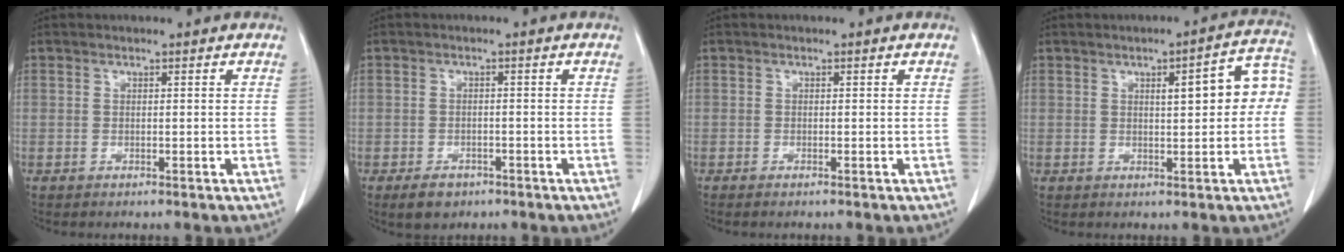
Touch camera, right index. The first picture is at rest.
{"total": 3.4, "force": [-2.1, 2.3, 1.4], "torque": [-0.021, 0.001, -0.025]}
{"total": 0.6, "force": [-0.5, 0.1, 0.3], "torque": [-0.009, -0.002, -0.008]}
{"total": 7.7, "force": [1.0, 2.0, 7.4], "torque": [-0.092, 0.031, 0.011]}